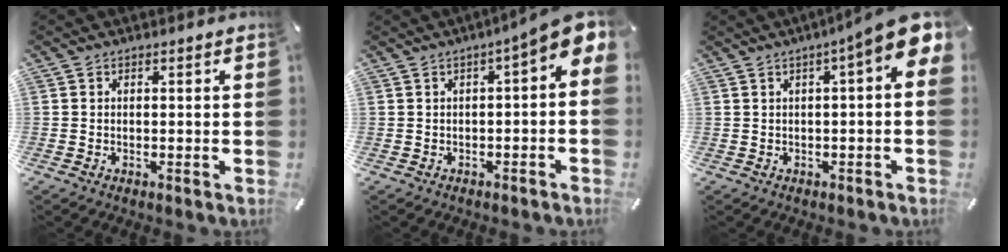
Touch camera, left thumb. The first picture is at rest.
{"total": 6.1, "force": [1.5, 1.7, 5.7], "torque": [-0.090, -0.016, 0.025]}
{"total": 7.9, "force": [3.1, 1.3, 7.2], "torque": [-0.112, -0.030, 0.051]}